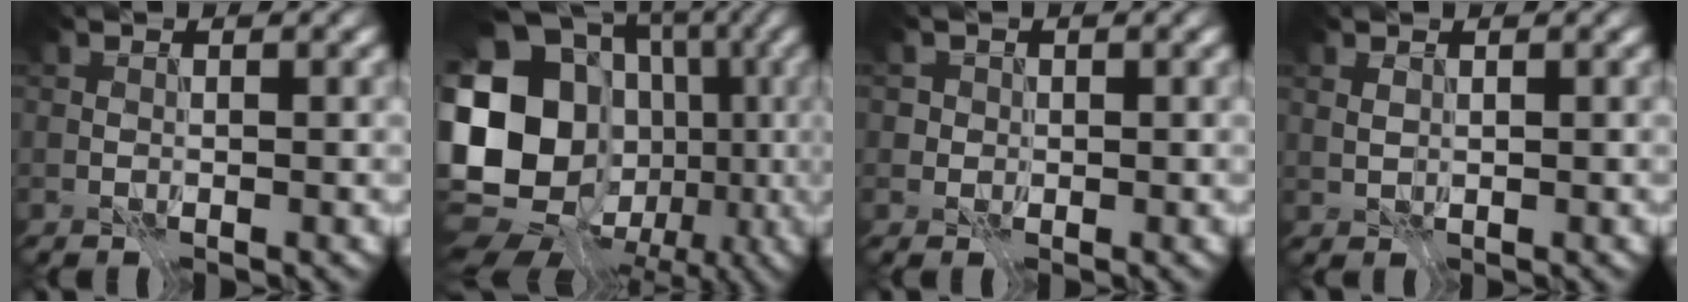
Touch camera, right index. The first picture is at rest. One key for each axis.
{"total": 23.6, "fx": -2.6, "fy": 20.4, "fz": 11.6, "tx": -0.244, "ty": 0.012, "tz": -0.092}
{"total": 1.3, "fx": 0.3, "fy": 1.2, "fz": 0.2, "tx": 0.007, "ty": 0.001, "tz": 0.006}
{"total": 0.8, "fx": 0.4, "fy": 0.5, "fz": 0.5, "tx": -0.016, "ty": 0.000, "tz": 0.012}